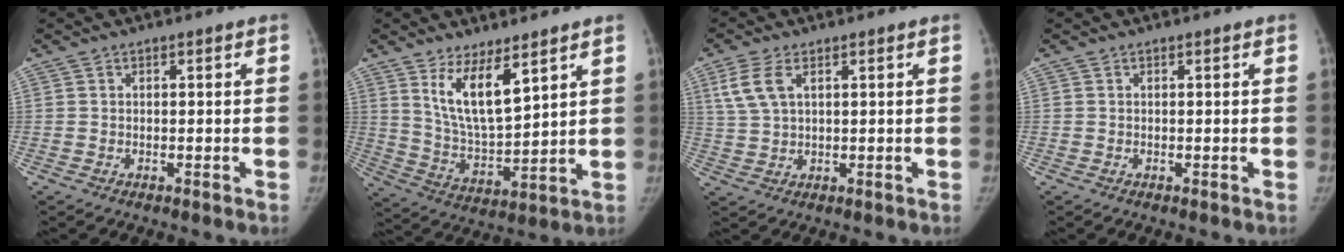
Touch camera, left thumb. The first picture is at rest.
{"total": 10.7, "force": [6.3, 3.4, 8.0], "torque": [-0.131, -0.057, 0.132]}
{"total": 5.5, "force": [2.3, 2.8, 4.1], "torque": [-0.101, 0.001, 0.054]}
{"total": 0.0}